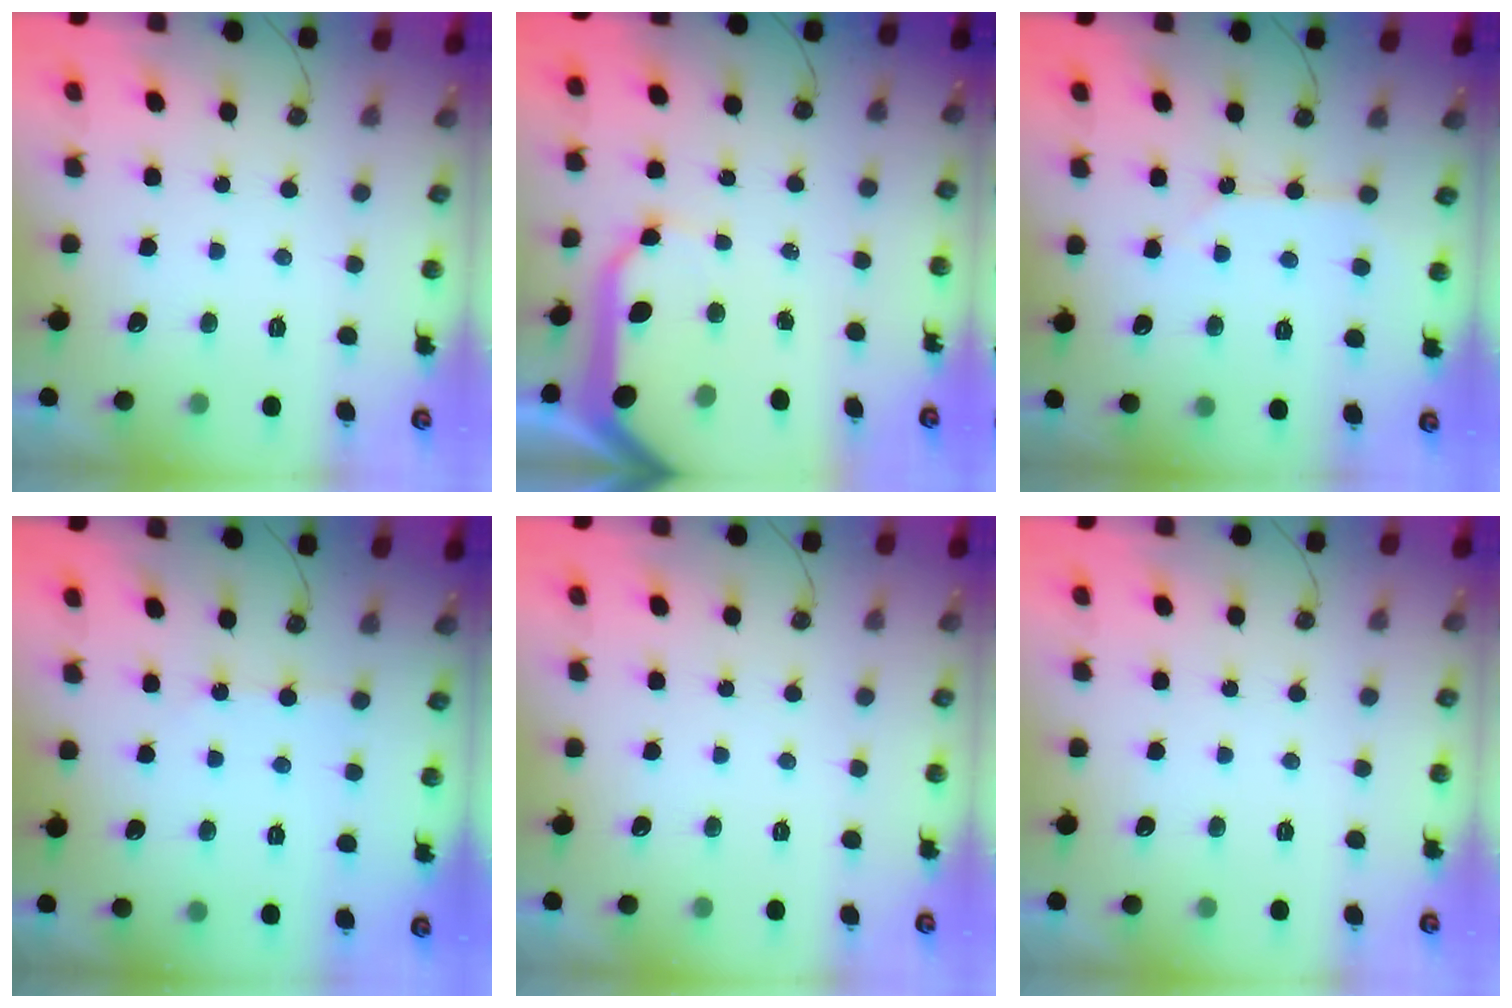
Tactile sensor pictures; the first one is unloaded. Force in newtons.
{"total": 18.2, "press": 18.1, "slide": 2.2}
{"total": 2.6, "press": 2.5, "slide": 0.3}
{"total": 2.1, "press": 2.0, "slide": 0.4}
{"total": 0.0}
{"total": 0.0}